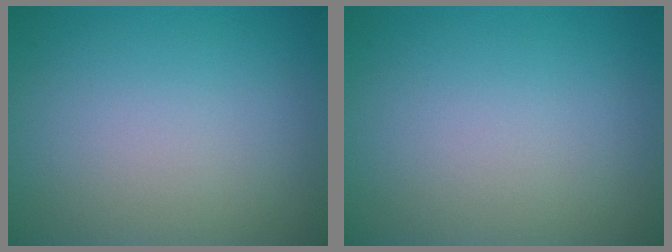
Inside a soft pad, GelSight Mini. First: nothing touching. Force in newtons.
{"total": 0.0}